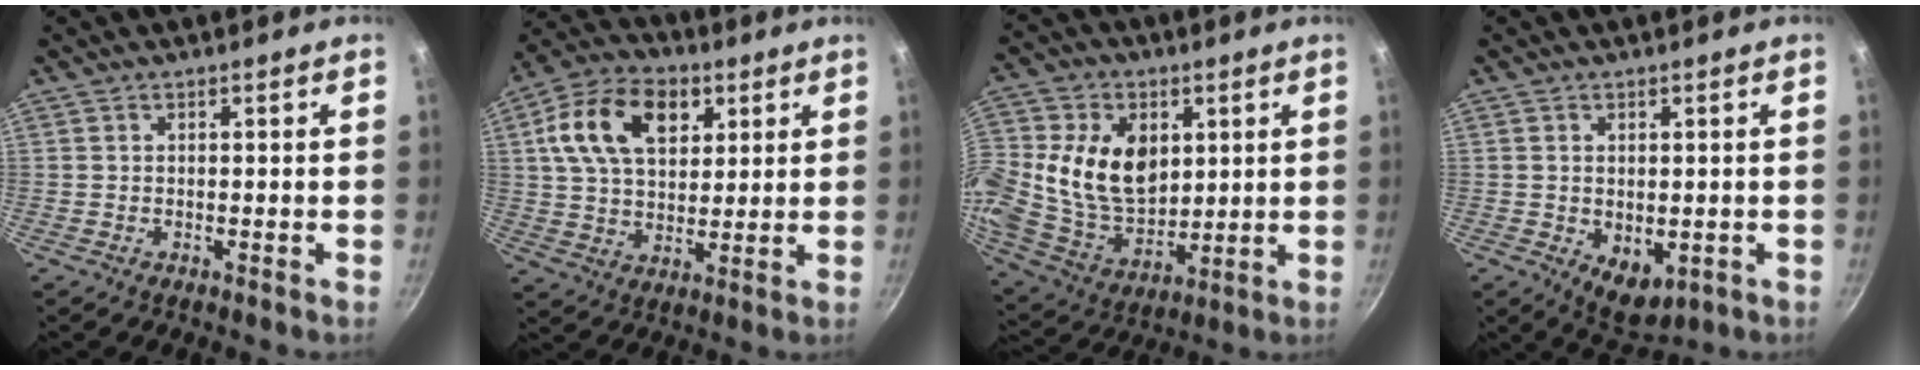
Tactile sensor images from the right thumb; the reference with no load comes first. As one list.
[{"total": 16.1, "force": [5.6, 10.5, 10.9], "torque": [-0.170, 0.001, 0.086]}, {"total": 18.5, "force": [3.4, 13.4, 12.3], "torque": [-0.221, -0.012, 0.068]}, {"total": 6.2, "force": [-0.9, 4.1, 4.6], "torque": [-0.052, -0.013, 0.000]}]